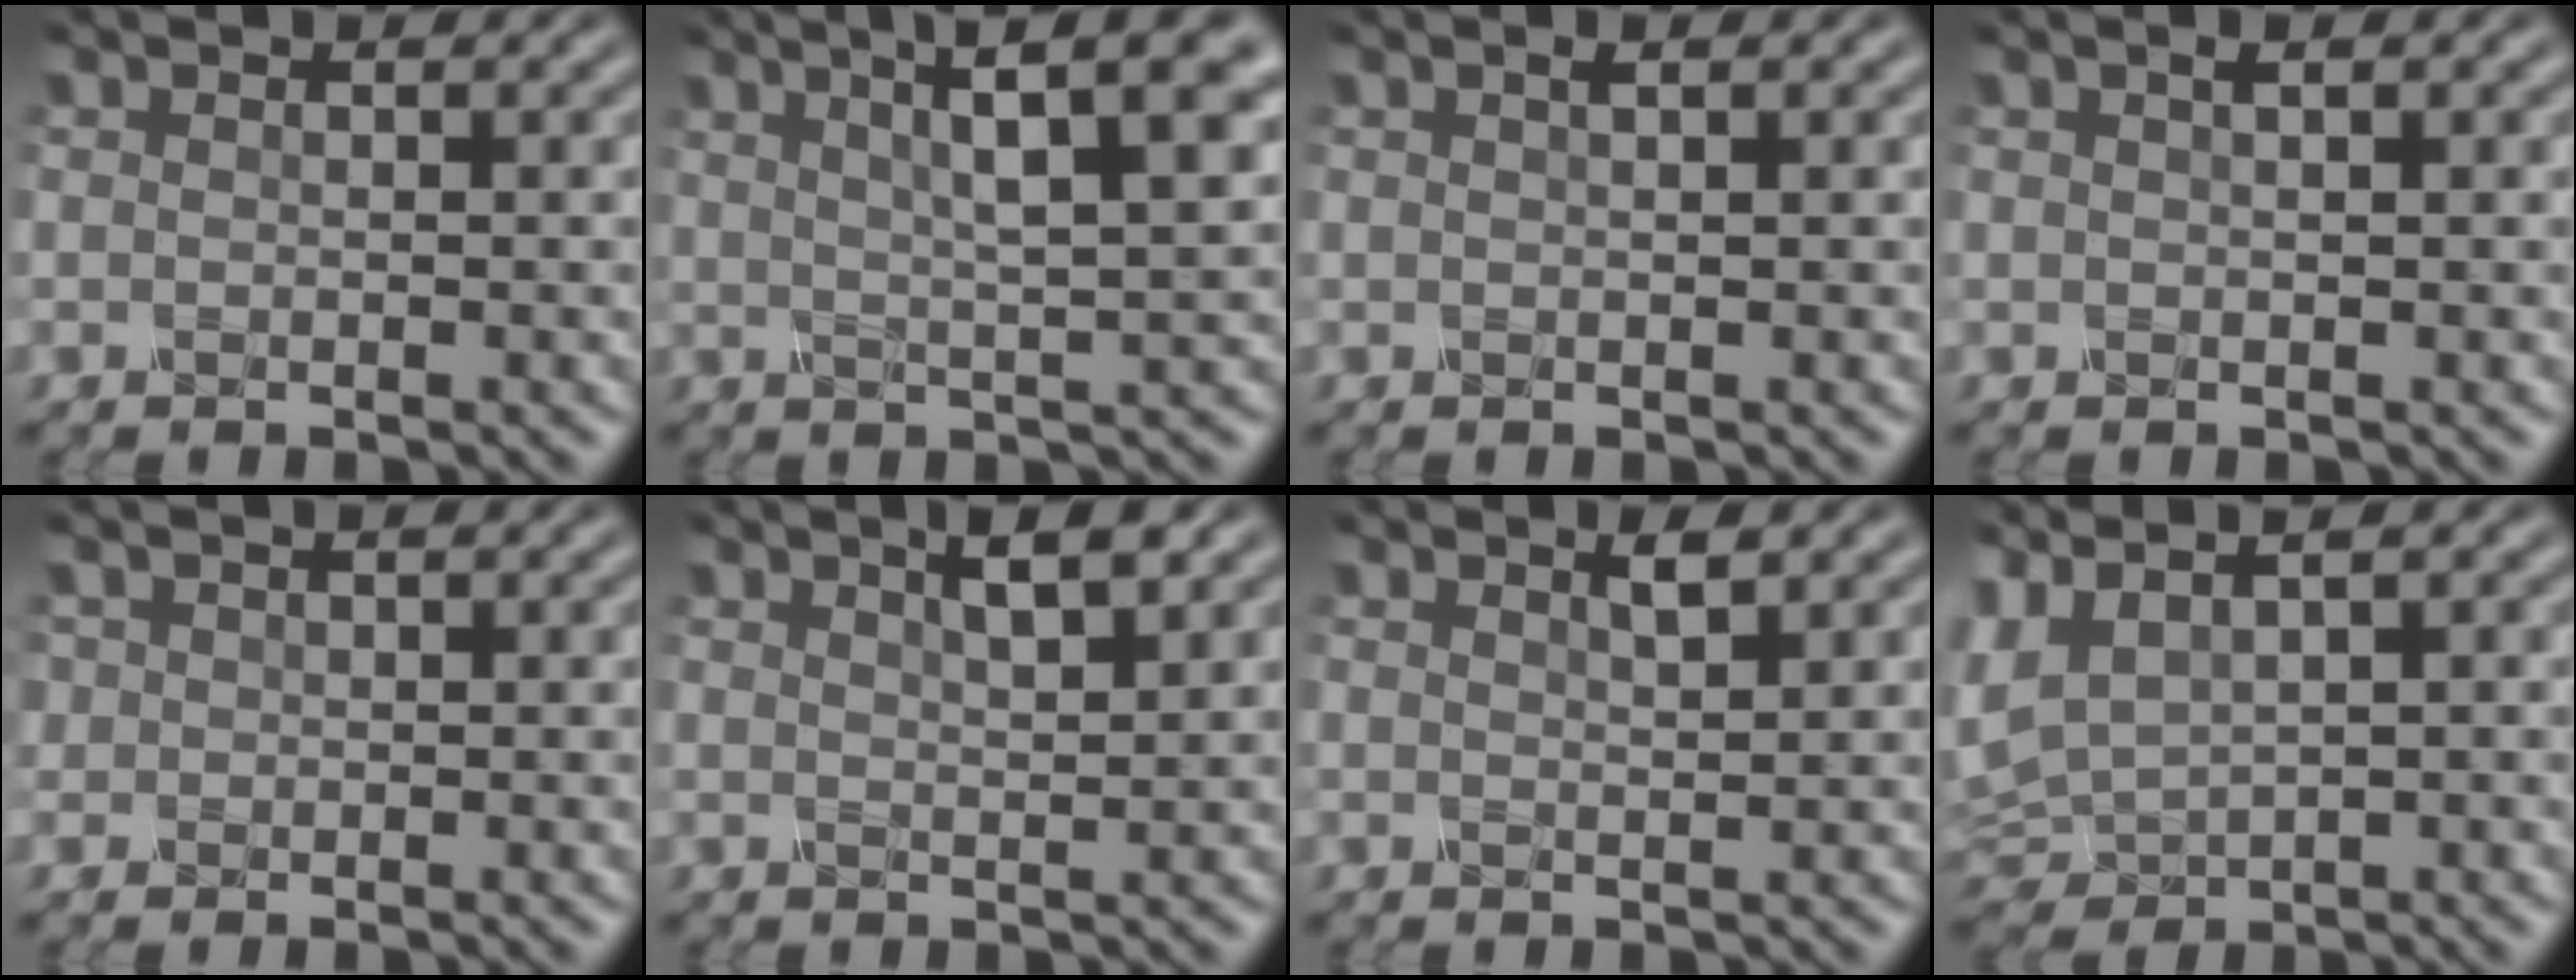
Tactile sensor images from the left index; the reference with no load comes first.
{"total": 8.9, "force": [3.9, 1.8, 7.8], "torque": [-0.104, 0.026, 0.061]}
{"total": 1.7, "force": [0.7, 0.7, 1.4], "torque": [-0.005, 0.004, -0.007]}
{"total": 2.5, "force": [1.1, 1.0, 2.0], "torque": [-0.010, 0.011, -0.010]}
{"total": 0.7, "force": [0.1, 0.6, -0.2], "torque": [-0.001, 0.000, 0.005]}
{"total": 2.8, "force": [1.6, 0.6, 2.3], "torque": [-0.030, 0.005, 0.025]}
{"total": 1.3, "force": [0.7, 0.3, 1.0], "torque": [-0.014, 0.002, 0.011]}
{"total": 3.9, "force": [2.4, 1.4, 2.7], "torque": [-0.090, 0.014, 0.053]}